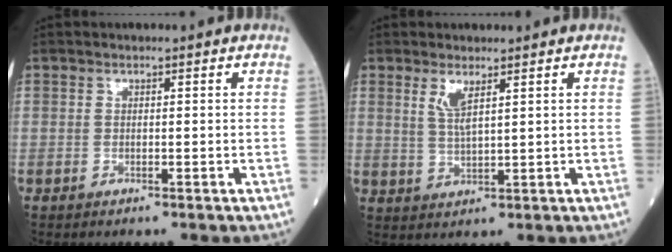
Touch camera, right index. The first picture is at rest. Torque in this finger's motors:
{"motor_torque": [0.43, 0.20, 0.15, 0.07]}